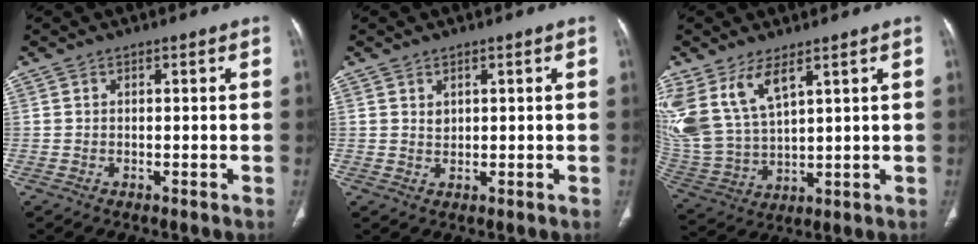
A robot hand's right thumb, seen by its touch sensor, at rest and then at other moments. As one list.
[{"total": 1.3, "force": [0.8, 0.9, 0.6], "torque": [-0.003, -0.007, 0.018]}, {"total": 12.9, "force": [7.0, 5.7, 9.2], "torque": [-0.198, -0.026, 0.162]}]